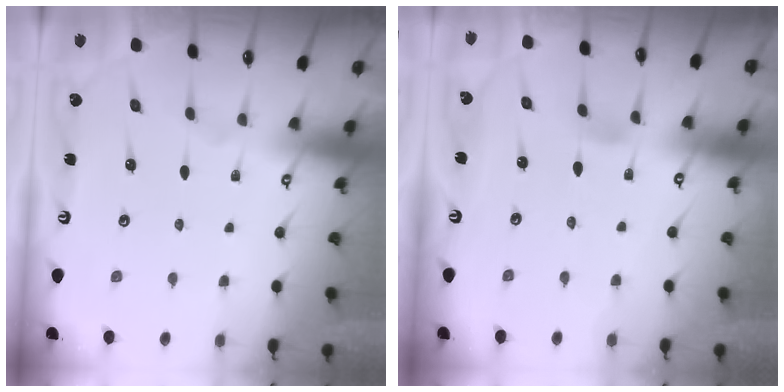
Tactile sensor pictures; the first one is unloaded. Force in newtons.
{"total": 2.7, "press": 2.7, "slide": 0.3}